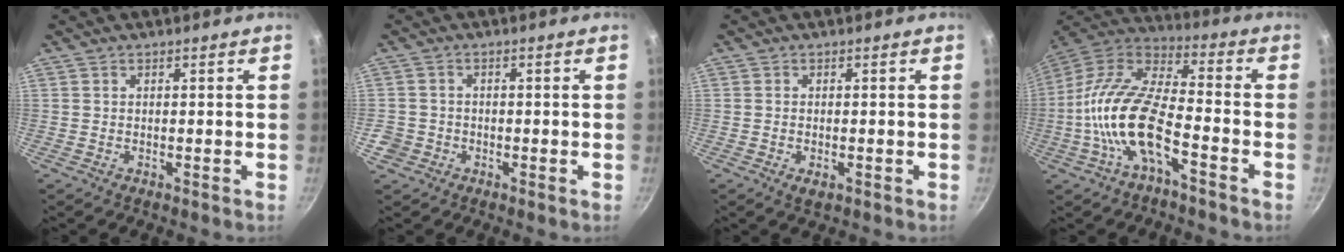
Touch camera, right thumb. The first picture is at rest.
{"total": 3.4, "force": [-1.4, 2.9, 1.0], "torque": [-0.014, 0.017, -0.026]}
{"total": 1.8, "force": [-0.6, 0.9, 1.4], "torque": [-0.024, -0.005, -0.009]}
{"total": 16.4, "force": [-5.8, 6.5, 13.9], "torque": [-0.269, 0.049, -0.128]}